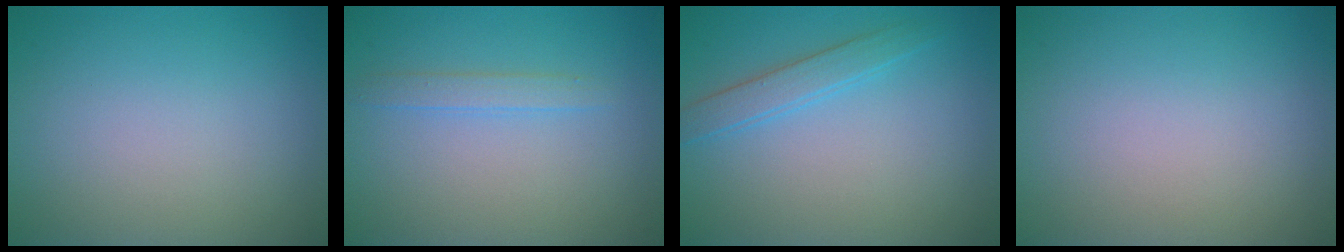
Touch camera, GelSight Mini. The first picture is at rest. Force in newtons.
{"total": 1.4, "press": 1.4, "slide": 0.0}
{"total": 2.1, "press": 2.1, "slide": 0.1}
{"total": 0.0}